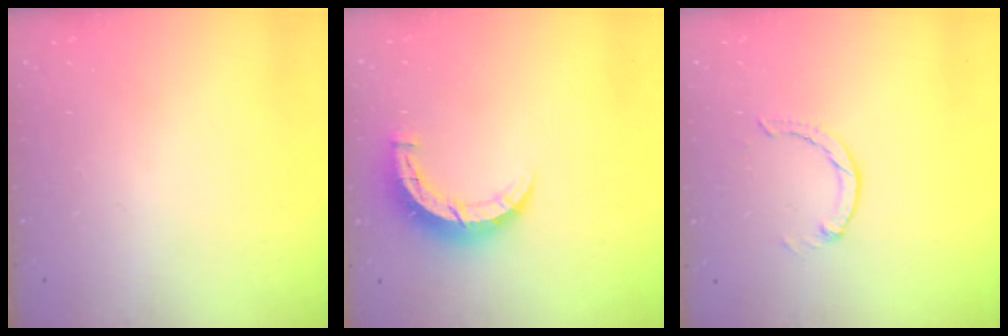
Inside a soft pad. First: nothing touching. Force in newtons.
{"total": 7.5, "press": 7.5, "slide": 0.5}
{"total": 1.0, "press": 0.9, "slide": 0.3}